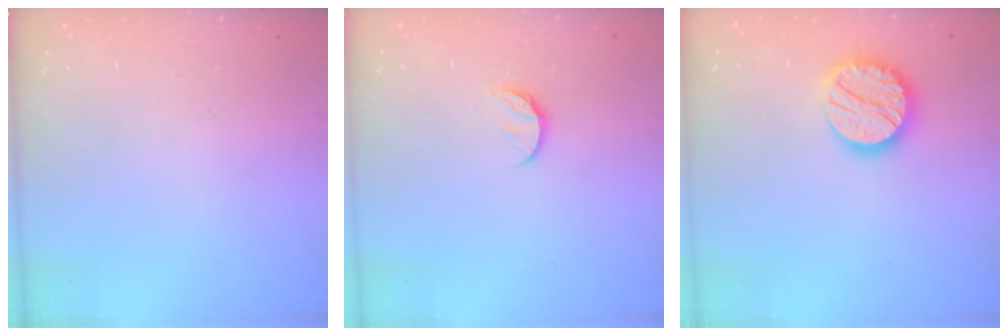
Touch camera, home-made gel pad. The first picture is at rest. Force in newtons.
{"total": 6.4, "press": 6.4, "slide": 0.6}
{"total": 16.6, "press": 16.6, "slide": 1.2}